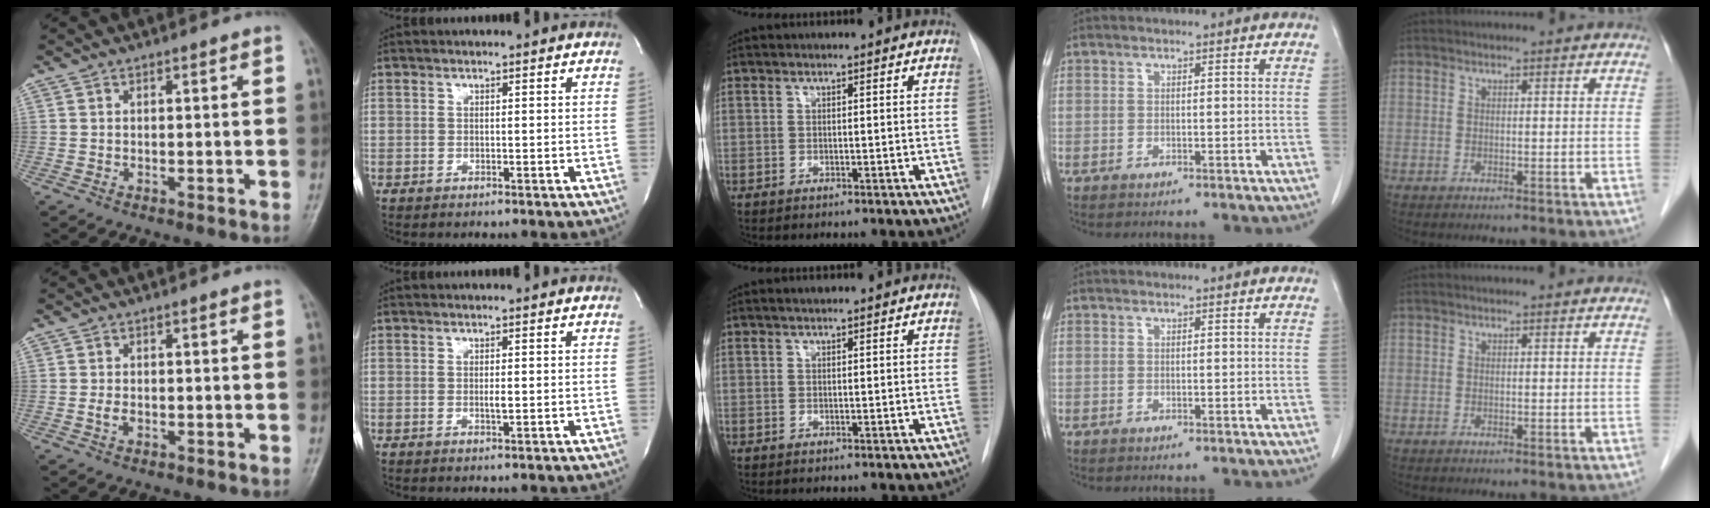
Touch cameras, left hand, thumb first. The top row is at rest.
{"thumb": {"total": 1.6, "force": [-0.3, 1.0, 1.2], "torque": [-0.025, 0.000, -0.008]}, "index": {"total": 1.0, "force": [0.0, 0.1, 1.0], "torque": [-0.020, -0.003, 0.001]}, "middle": {"total": 0.7, "force": [0.5, 0.2, 0.4], "torque": [-0.011, 0.005, 0.009]}}